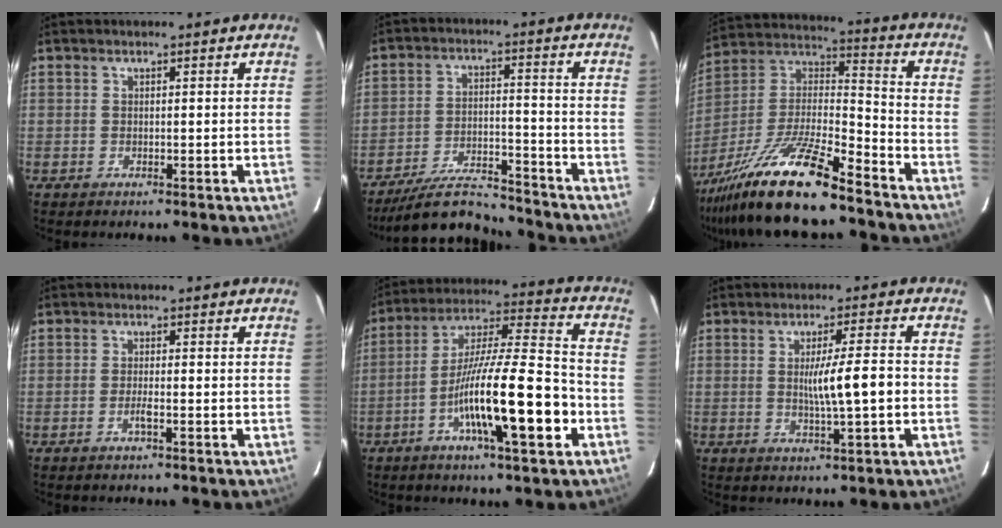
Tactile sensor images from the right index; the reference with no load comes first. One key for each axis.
{"total": 10.7, "fx": -10.0, "fy": 2.2, "fz": 3.1, "tx": -0.051, "ty": 0.004, "tz": -0.173}
{"total": 18.8, "fx": -14.3, "fy": 2.1, "fz": 12.0, "tx": -0.262, "ty": -0.017, "tz": -0.265}
{"total": 1.7, "fx": -0.7, "fy": 0.1, "fz": 1.6, "tx": -0.031, "ty": -0.001, "tz": -0.015}
{"total": 17.7, "fx": -6.0, "fy": 1.6, "fz": 16.6, "tx": -0.290, "ty": -0.003, "tz": -0.099}
{"total": 6.7, "fx": -0.6, "fy": -0.1, "fz": 6.7, "tx": -0.108, "ty": -0.003, "tz": -0.008}